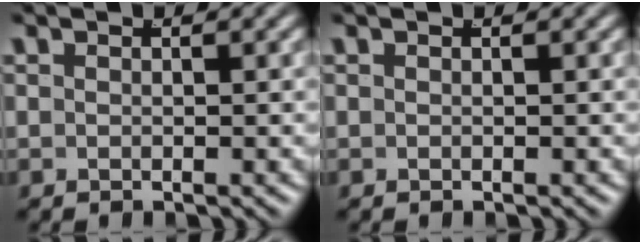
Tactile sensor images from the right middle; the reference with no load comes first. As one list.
[{"total": 0.0}]